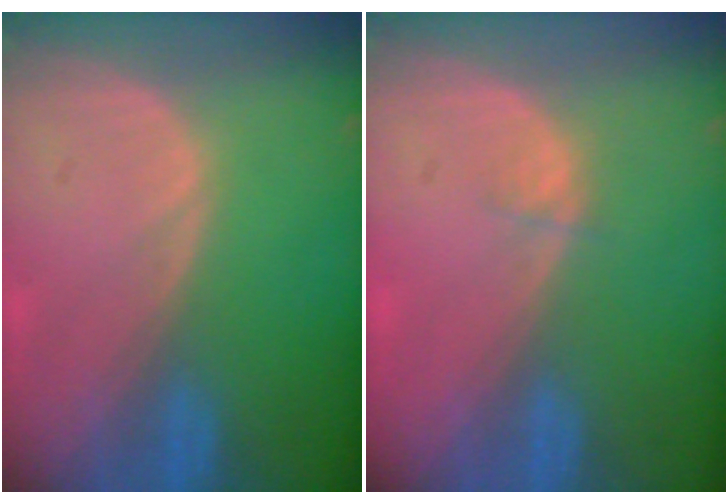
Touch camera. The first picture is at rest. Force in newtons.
{"total": 0.8, "press": 0.7, "slide": 0.4}